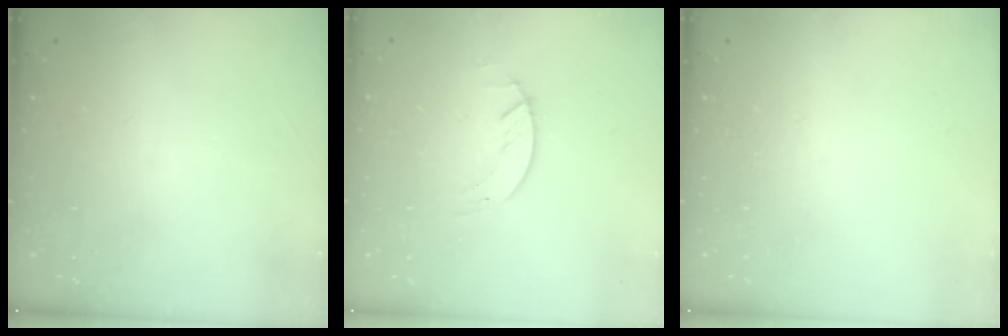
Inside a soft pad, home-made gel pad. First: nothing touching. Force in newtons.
{"total": 1.2, "press": 1.1, "slide": 0.2}
{"total": 0.0}